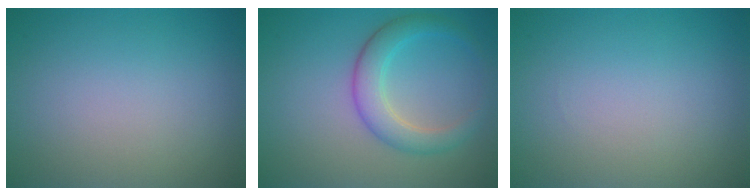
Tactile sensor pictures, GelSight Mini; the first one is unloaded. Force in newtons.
{"total": 3.7, "press": 3.7, "slide": 0.2}
{"total": 0.0}